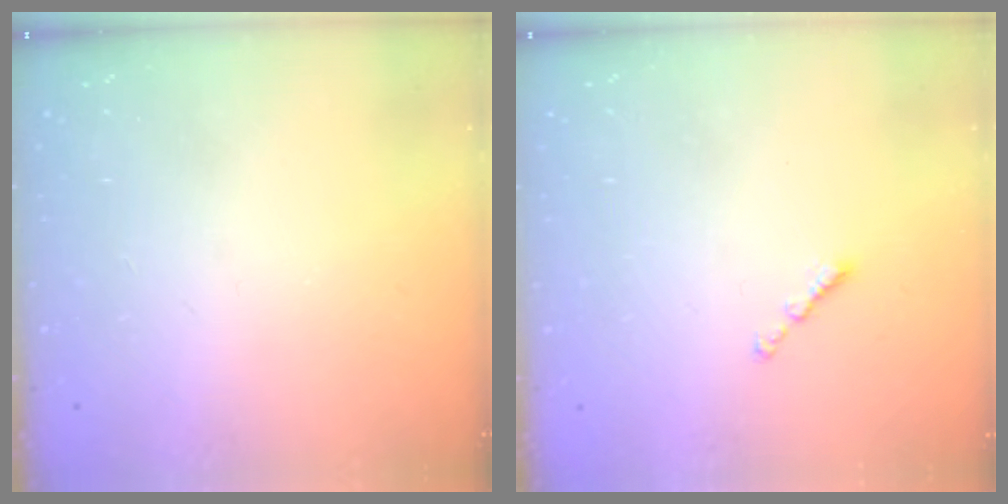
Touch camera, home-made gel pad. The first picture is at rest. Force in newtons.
{"total": 1.1, "press": 1.0, "slide": 0.4}